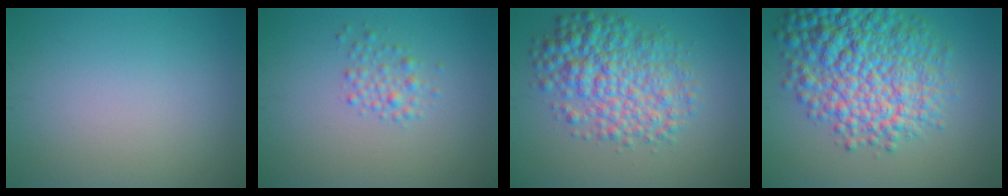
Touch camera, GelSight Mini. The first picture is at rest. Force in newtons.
{"total": 1.7, "press": 1.7, "slide": 0.1}
{"total": 7.0, "press": 7.0, "slide": 0.1}
{"total": 11.1, "press": 11.1, "slide": 0.3}